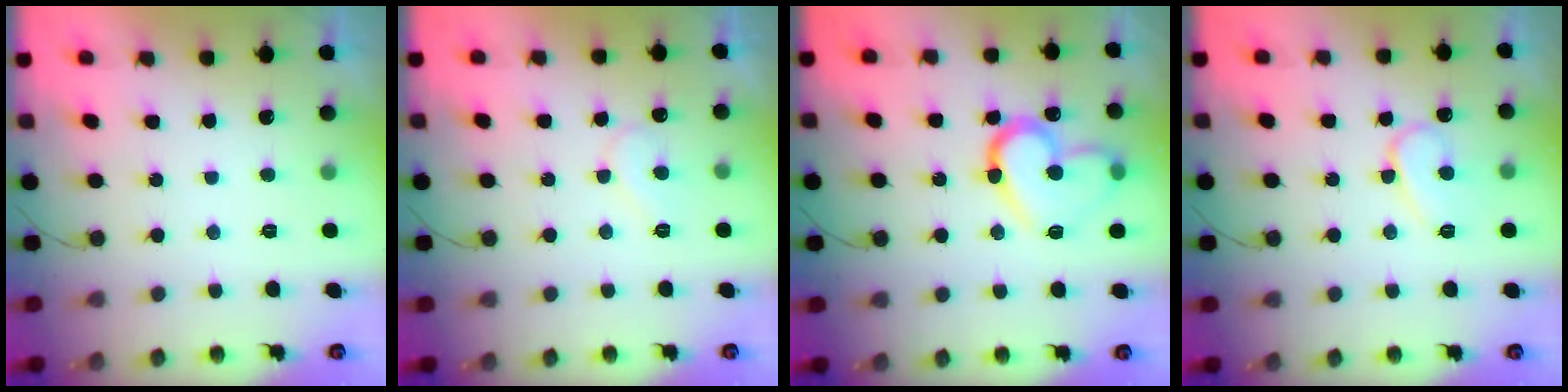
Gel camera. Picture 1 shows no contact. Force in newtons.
{"total": 6.8, "press": 6.8, "slide": 0.6}
{"total": 15.8, "press": 15.7, "slide": 1.0}
{"total": 9.0, "press": 9.0, "slide": 1.1}